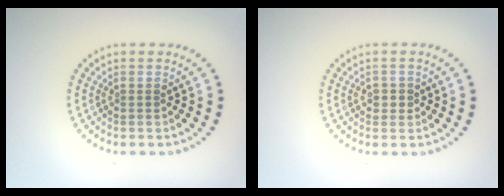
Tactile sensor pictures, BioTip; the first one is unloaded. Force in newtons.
{"total": 1.4, "press": 1.2, "slide": 0.6}